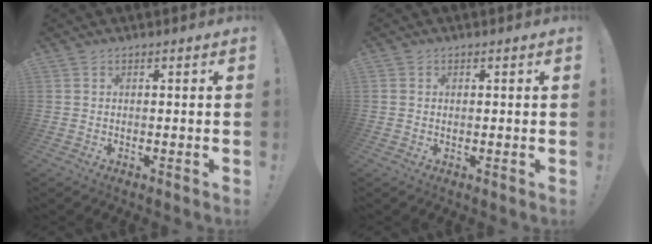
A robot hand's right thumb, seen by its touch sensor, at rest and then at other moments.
{"total": 0.6, "force": [0.4, 0.4, -0.2], "torque": [0.001, 0.003, 0.007]}